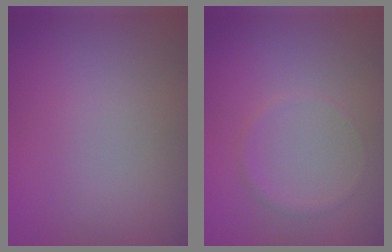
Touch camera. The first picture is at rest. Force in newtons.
{"total": 0.7, "press": 0.7, "slide": 0.0}